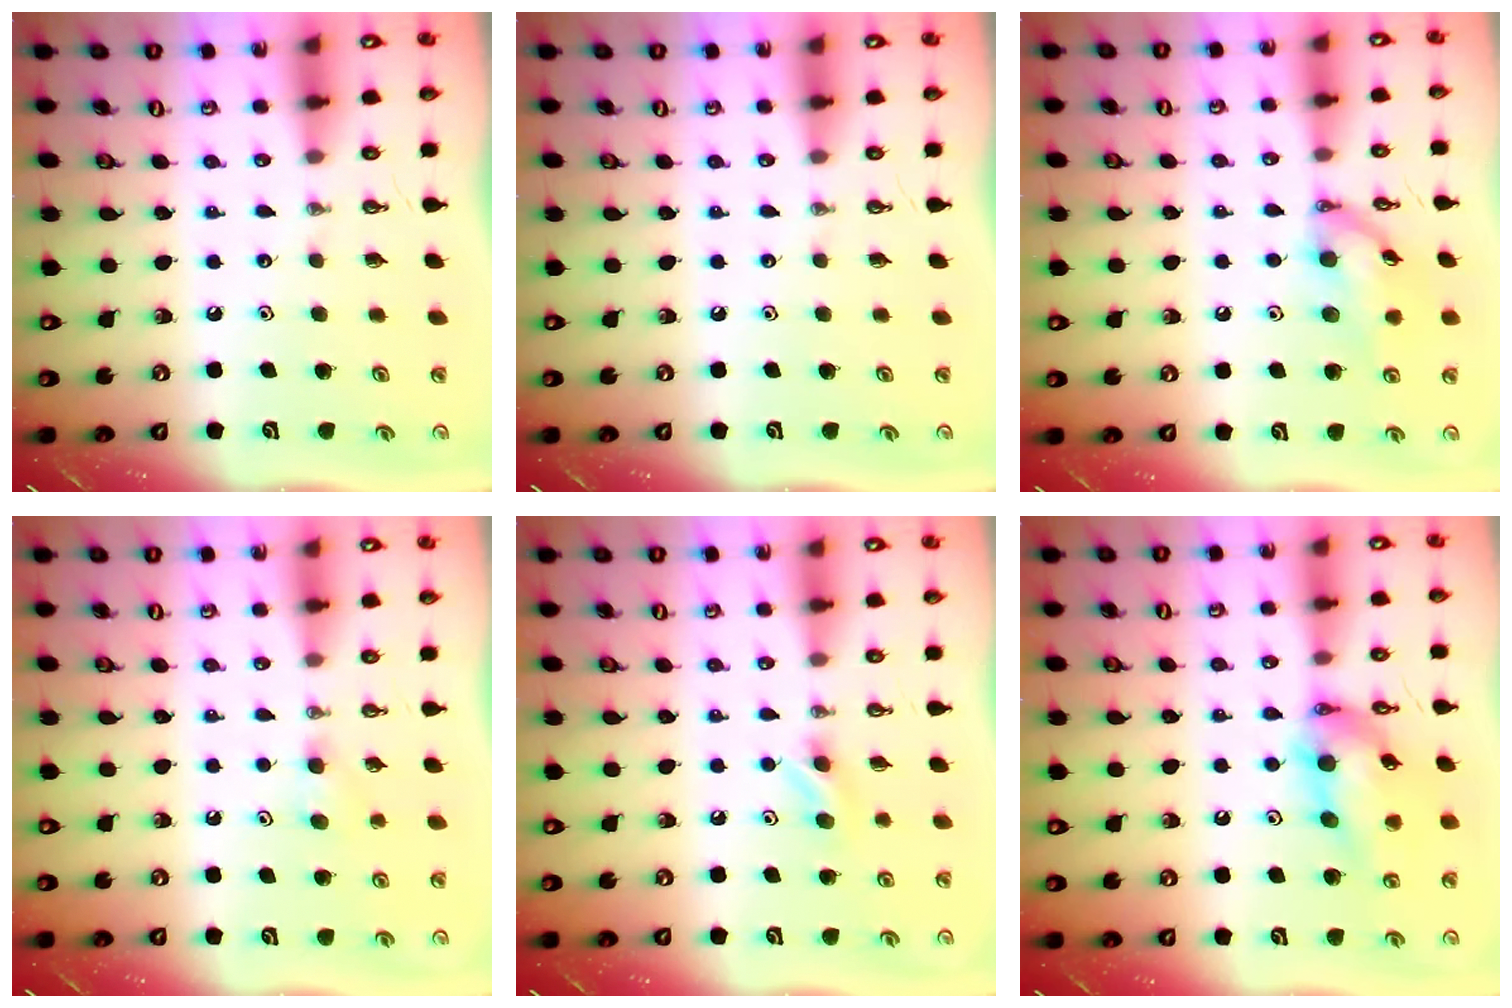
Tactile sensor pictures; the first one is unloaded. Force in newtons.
{"total": 0.0}
{"total": 12.8, "press": 12.8, "slide": 0.5}
{"total": 3.3, "press": 3.2, "slide": 0.9}
{"total": 5.0, "press": 4.1, "slide": 2.8}
{"total": 14.3, "press": 14.3, "slide": 1.0}